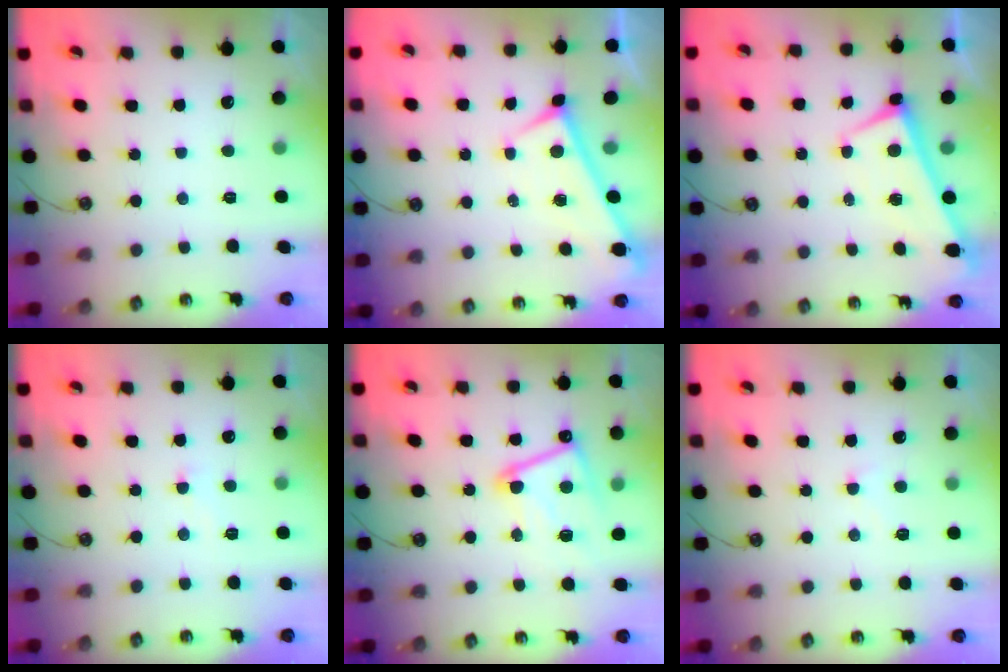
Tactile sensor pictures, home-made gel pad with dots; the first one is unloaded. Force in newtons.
{"total": 0.0}
{"total": 1.0, "press": 0.9, "slide": 0.3}
{"total": 2.4, "press": 2.3, "slide": 0.7}
{"total": 11.6, "press": 11.5, "slide": 0.8}
{"total": 1.6, "press": 1.5, "slide": 0.5}